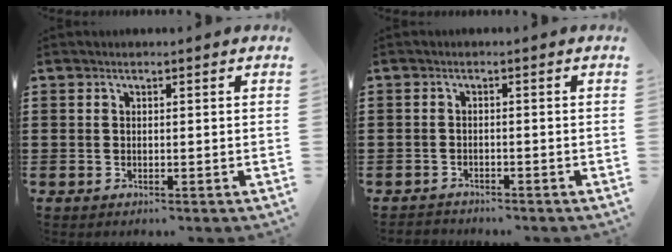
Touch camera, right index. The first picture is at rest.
{"total": 1.4, "force": [-1.4, 0.3, -0.2], "torque": [-0.001, 0.004, -0.032]}